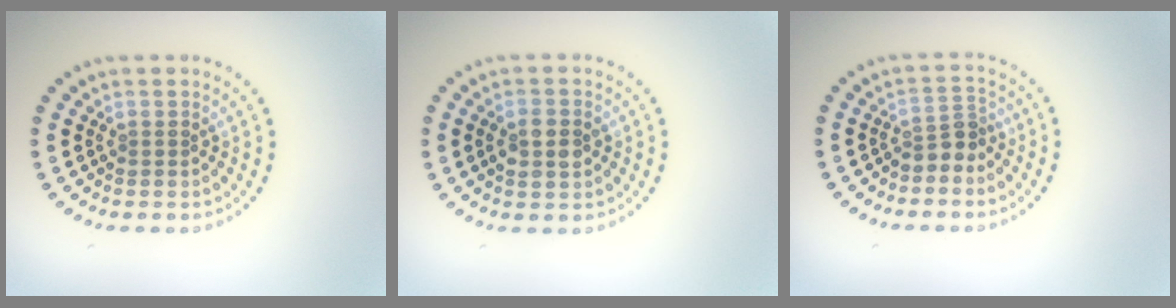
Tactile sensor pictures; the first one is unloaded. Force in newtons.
{"total": 2.5, "press": 2.5, "slide": 0.2}
{"total": 2.3, "press": 1.8, "slide": 1.5}